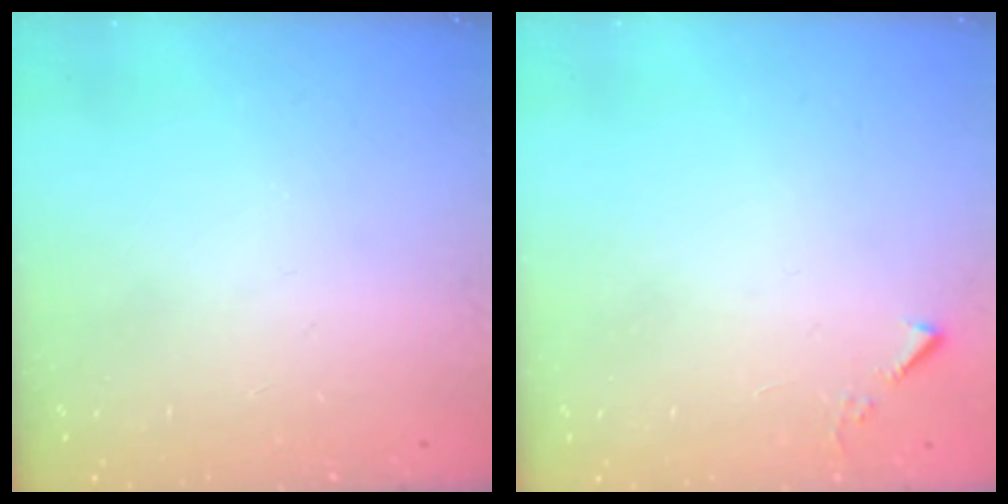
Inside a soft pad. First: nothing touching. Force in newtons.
{"total": 4.0, "press": 3.9, "slide": 0.5}